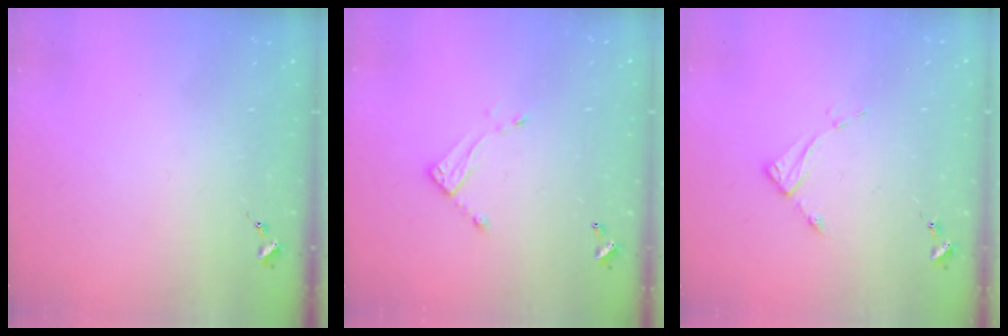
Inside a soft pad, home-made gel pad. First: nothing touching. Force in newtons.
{"total": 7.2, "press": 7.2, "slide": 0.3}
{"total": 5.3, "press": 5.2, "slide": 0.1}